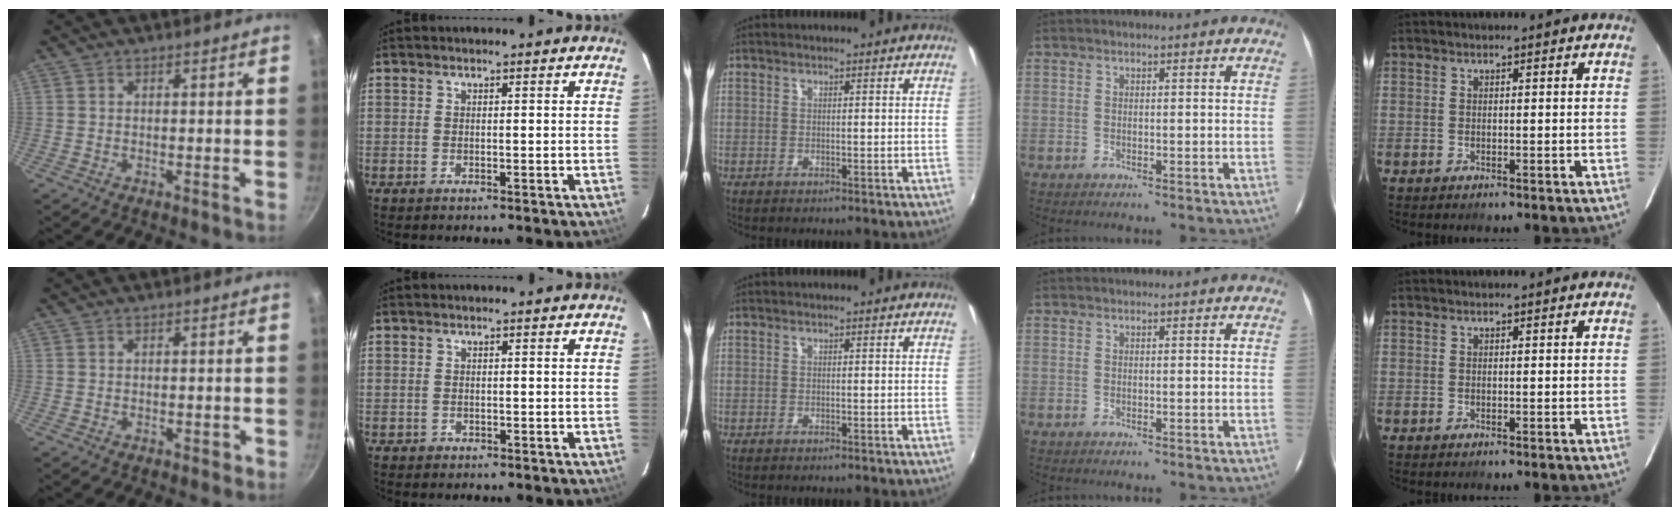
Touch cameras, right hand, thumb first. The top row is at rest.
{"thumb": {"total": 1.0, "force": [-0.3, 0.7, 0.6], "torque": [-0.003, 0.004, -0.003]}, "index": {"total": 1.0, "force": [-0.5, 0.9, 0.0], "torque": [0.003, 0.003, -0.002]}}